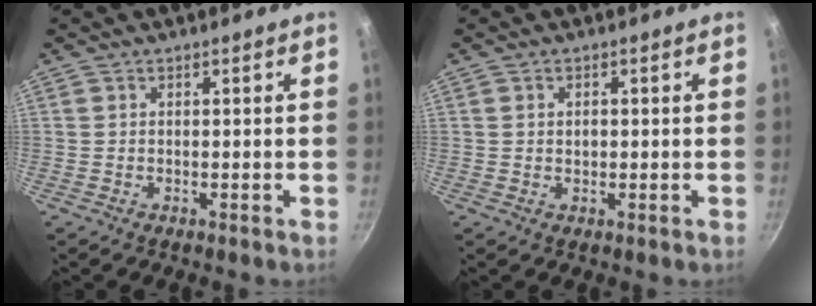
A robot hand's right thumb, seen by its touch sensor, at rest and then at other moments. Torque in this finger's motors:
{"motor_torque": [-0.41, 0.28, -0.42, 0.29, 0.08]}